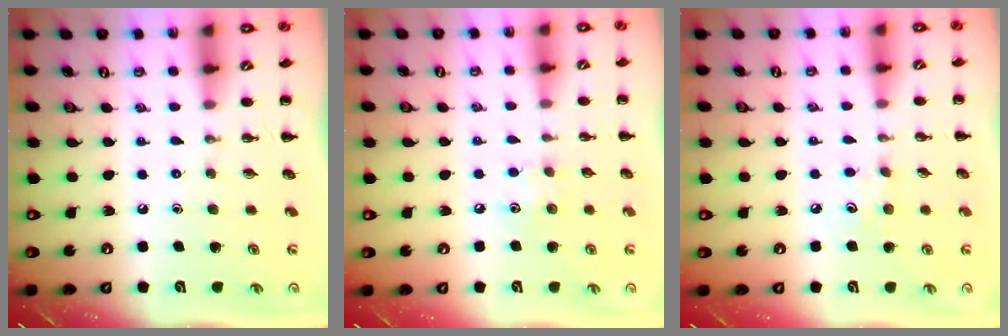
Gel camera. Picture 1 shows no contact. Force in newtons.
{"total": 5.0, "press": 4.8, "slide": 1.2}
{"total": 6.0, "press": 5.7, "slide": 1.7}